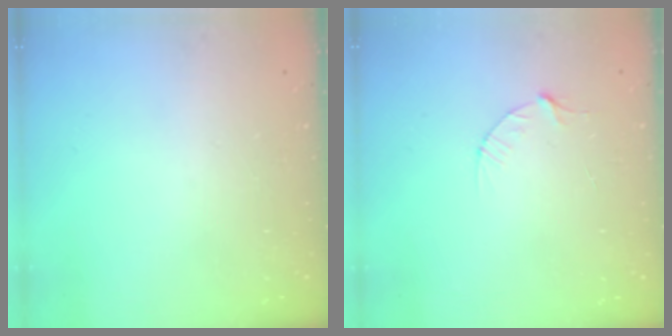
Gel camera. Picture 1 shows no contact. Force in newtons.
{"total": 4.1, "press": 4.1, "slide": 0.4}